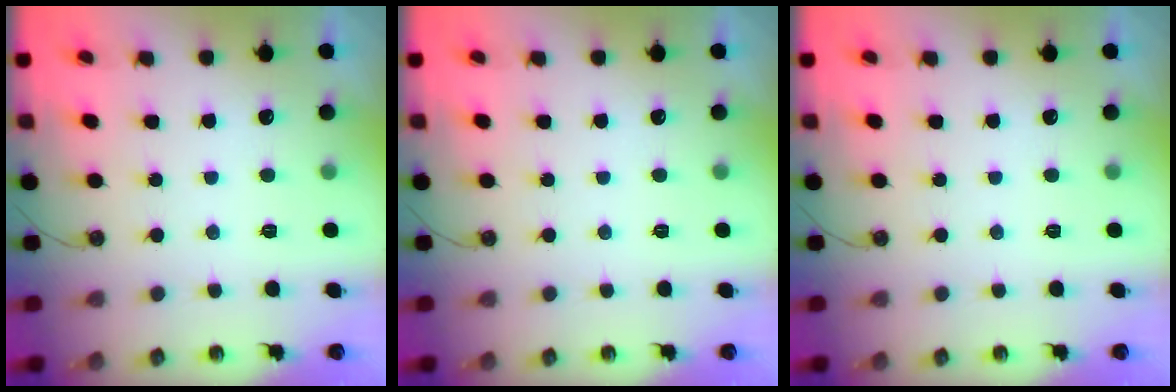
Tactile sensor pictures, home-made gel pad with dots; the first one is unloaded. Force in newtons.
{"total": 0.0}
{"total": 0.0}